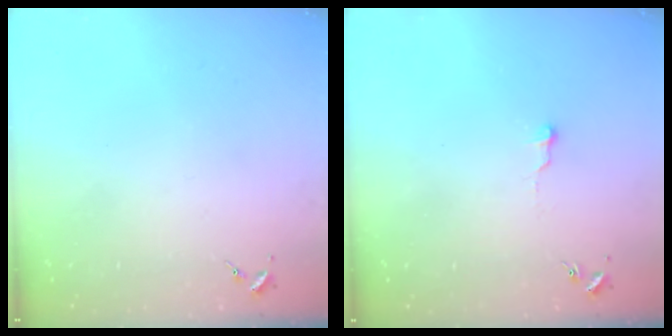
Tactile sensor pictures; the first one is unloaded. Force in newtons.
{"total": 4.5, "press": 4.5, "slide": 0.5}